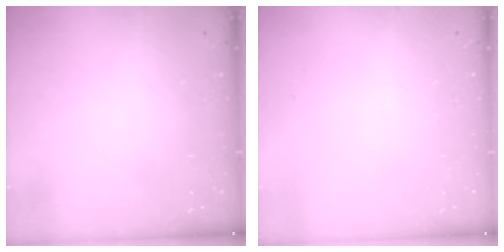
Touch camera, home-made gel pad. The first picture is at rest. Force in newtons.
{"total": 0.0}